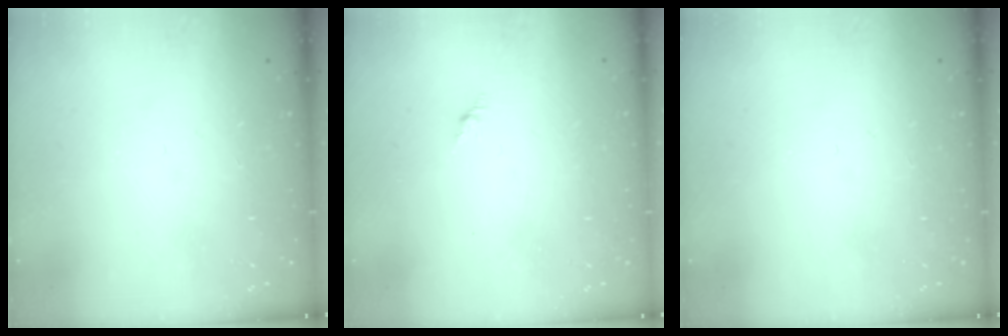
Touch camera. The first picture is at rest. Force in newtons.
{"total": 0.0}
{"total": 0.0}